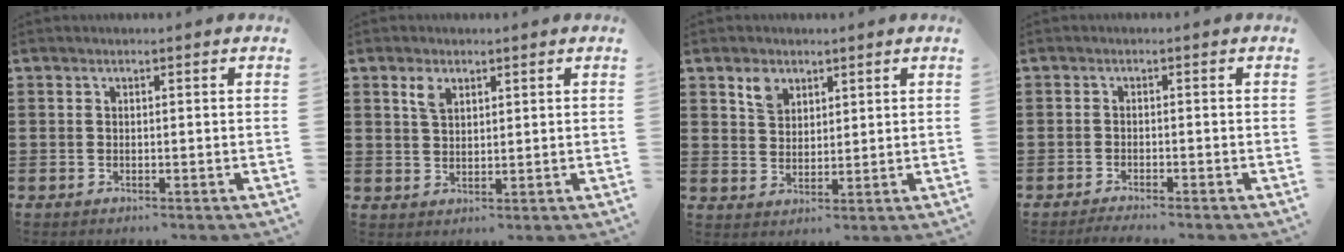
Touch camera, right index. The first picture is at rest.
{"total": 2.9, "force": [1.7, 1.5, 1.8], "torque": [-0.042, 0.006, 0.031]}
{"total": 3.8, "force": [2.5, 2.5, 1.4], "torque": [-0.029, 0.004, 0.044]}
{"total": 1.5, "force": [-1.5, -0.3, 0.3], "torque": [-0.006, 0.000, -0.028]}